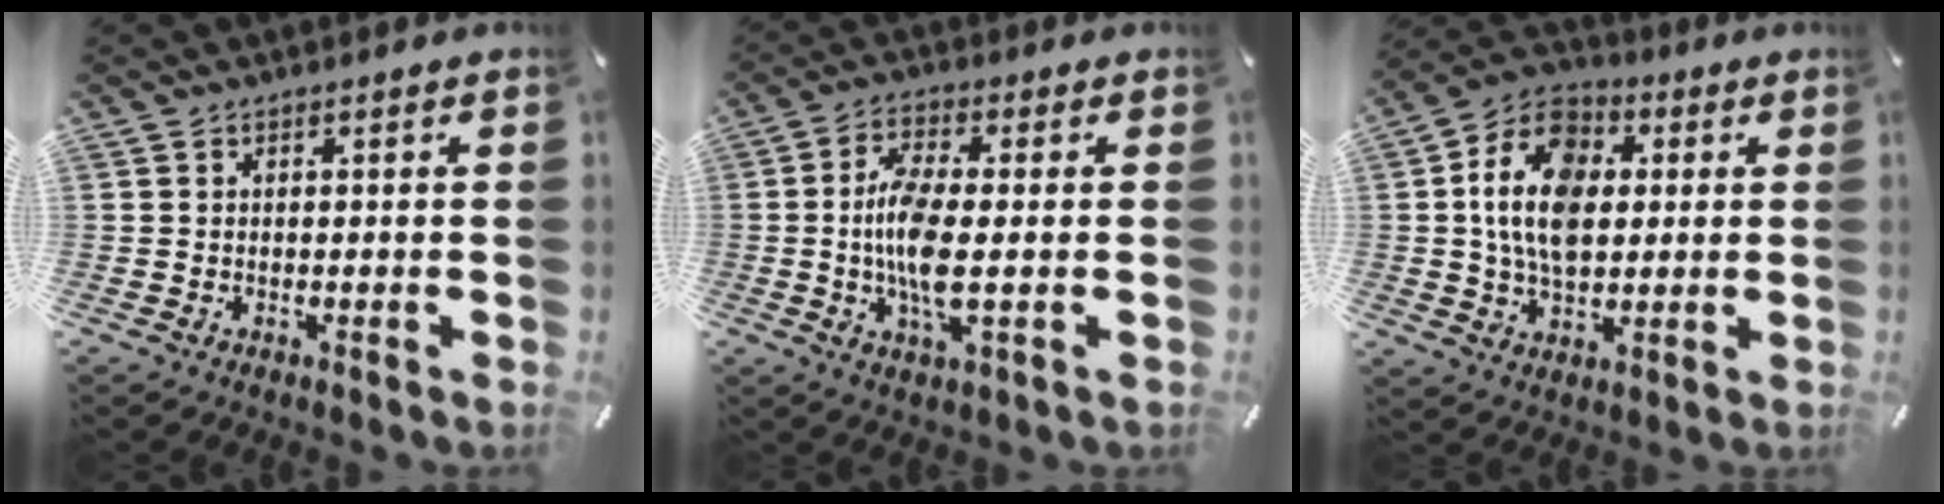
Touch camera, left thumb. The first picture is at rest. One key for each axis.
{"total": 10.0, "fx": -0.9, "fy": 3.4, "fz": 9.4, "tx": -0.192, "ty": -0.008, "tz": -0.017}
{"total": 14.8, "fx": 1.7, "fy": 10.9, "fz": 9.9, "tx": -0.201, "ty": 0.009, "tz": 0.030}